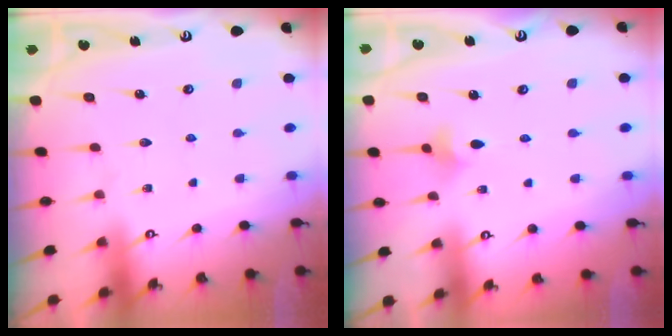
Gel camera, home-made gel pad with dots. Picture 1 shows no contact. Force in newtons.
{"total": 2.9, "press": 2.8, "slide": 0.7}